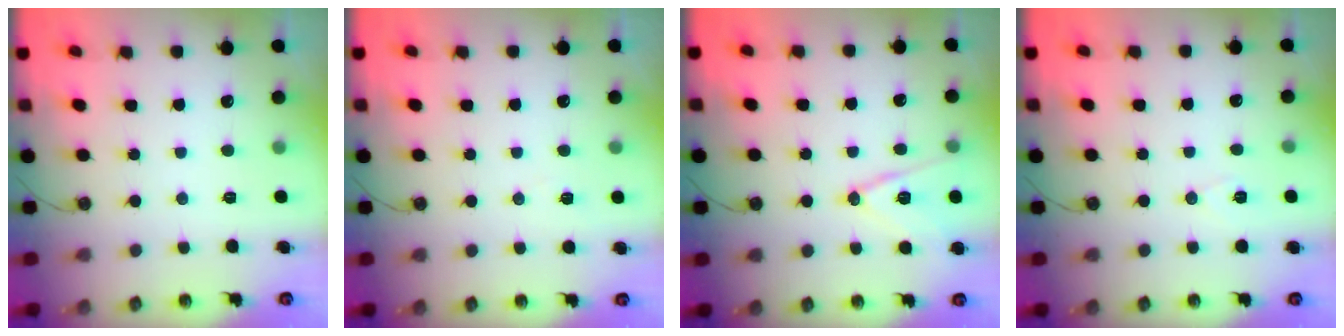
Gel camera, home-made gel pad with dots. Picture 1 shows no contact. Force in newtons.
{"total": 3.3, "press": 2.8, "slide": 1.7}
{"total": 11.9, "press": 11.5, "slide": 3.2}
{"total": 5.6, "press": 3.5, "slide": 4.4}